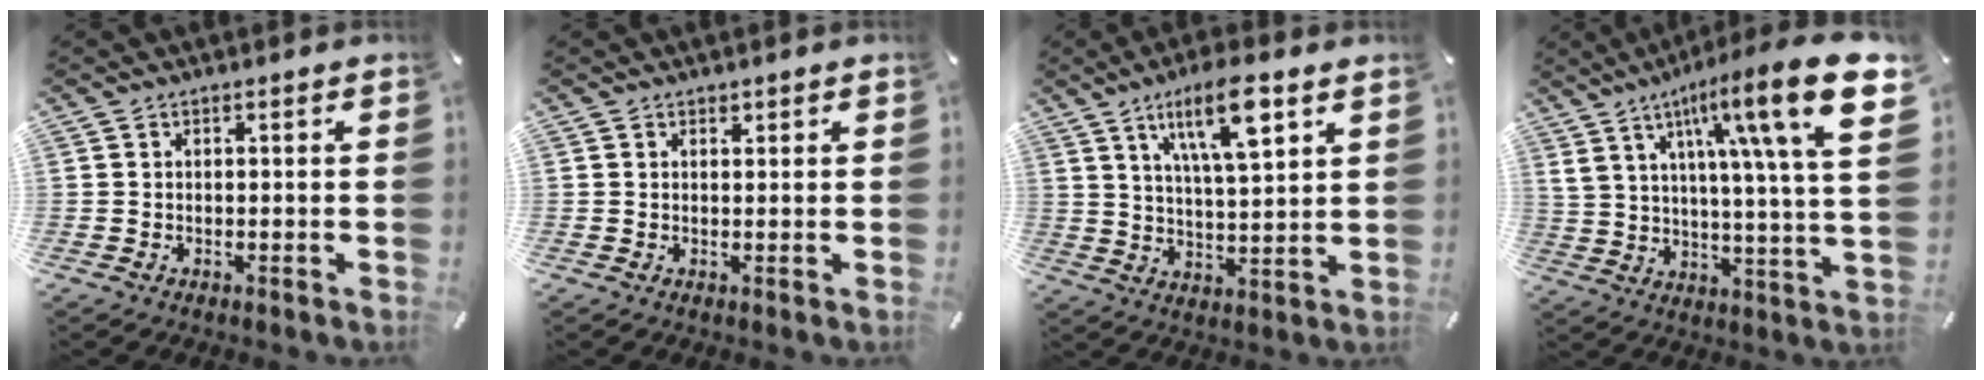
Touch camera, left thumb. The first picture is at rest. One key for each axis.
{"total": 0.8, "fx": 0.6, "fy": 0.6, "fz": 0.1, "tx": -0.002, "ty": 0.000, "tz": 0.012}
{"total": 12.8, "fx": 7.3, "fy": 3.6, "fz": 9.9, "tx": -0.166, "ty": -0.020, "tz": 0.120}
{"total": 22.8, "fx": 10.4, "fy": 5.2, "fz": 19.6, "tx": -0.313, "ty": -0.051, "tz": 0.152}